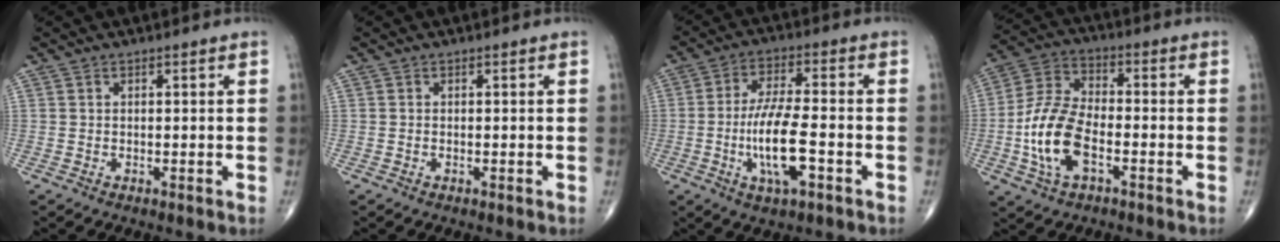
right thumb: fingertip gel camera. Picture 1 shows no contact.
{"total": 0.0}
{"total": 11.5, "force": [-3.2, 3.3, 10.5], "torque": [-0.205, 0.012, -0.058]}
{"total": 12.9, "force": [-3.8, 6.7, 10.4], "torque": [-0.215, 0.024, -0.076]}